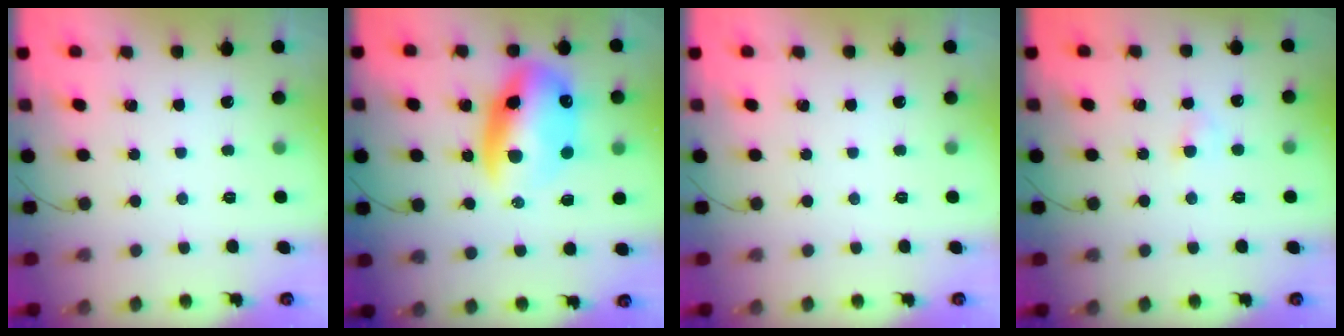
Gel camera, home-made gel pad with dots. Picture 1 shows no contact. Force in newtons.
{"total": 15.6, "press": 15.2, "slide": 3.5}
{"total": 0.0}
{"total": 2.5, "press": 2.3, "slide": 1.1}